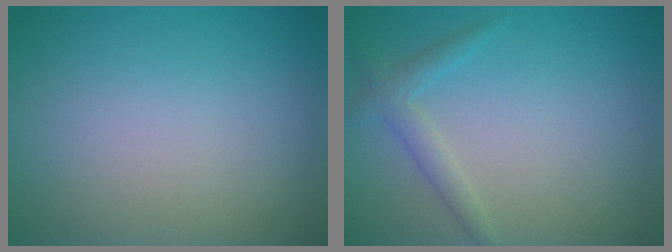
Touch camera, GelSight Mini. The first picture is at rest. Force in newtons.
{"total": 1.9, "press": 1.9, "slide": 0.2}